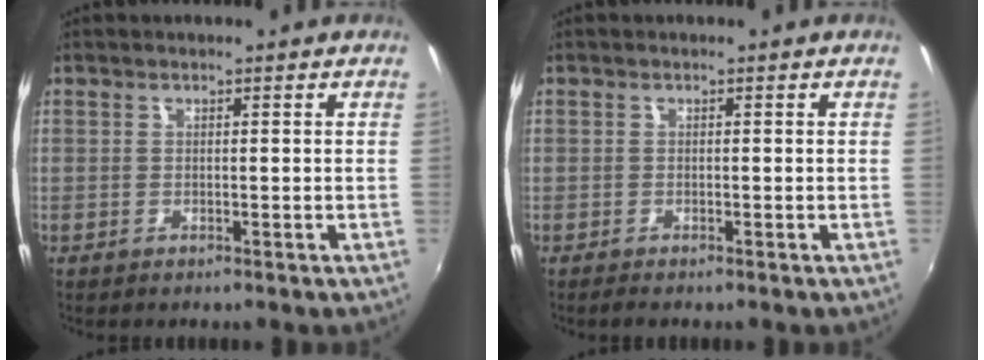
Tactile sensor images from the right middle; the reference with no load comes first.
{"total": 1.0, "force": [-0.8, 0.4, 0.3], "torque": [-0.009, -0.004, -0.017]}